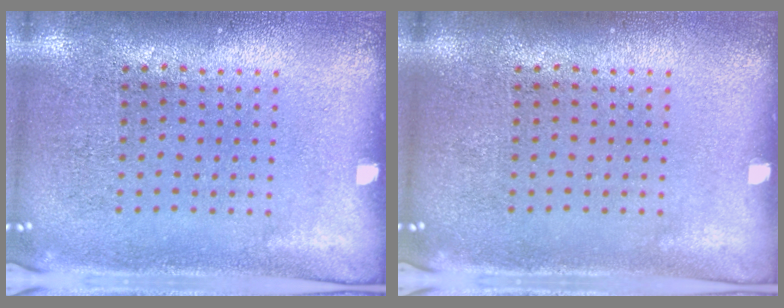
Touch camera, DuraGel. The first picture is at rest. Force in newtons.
{"total": 0.0}